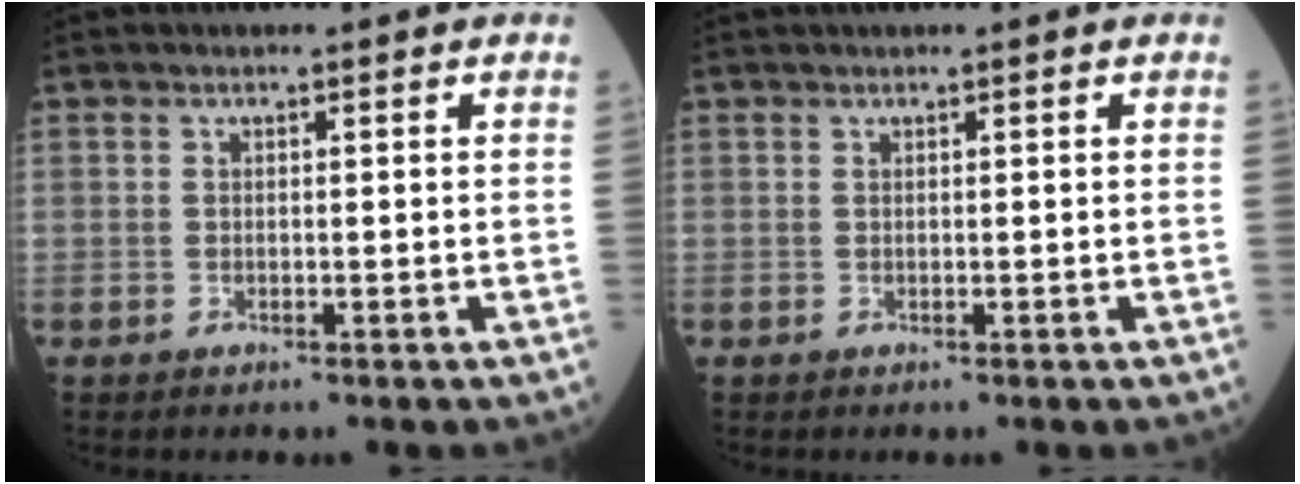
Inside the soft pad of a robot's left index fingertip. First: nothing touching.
{"total": 0.6, "force": [0.4, -0.2, 0.3], "torque": [-0.014, 0.005, 0.015]}